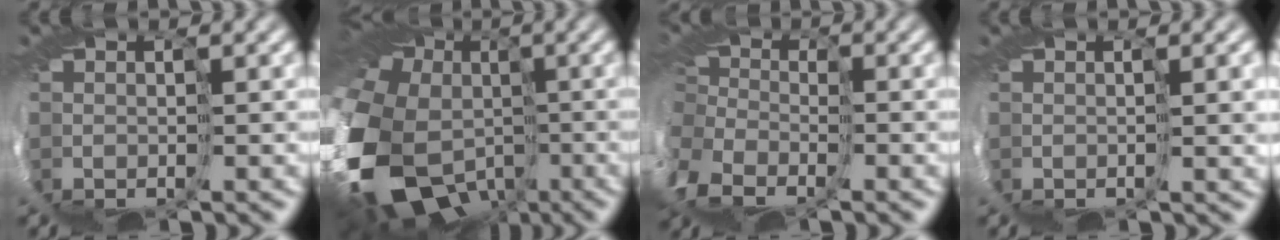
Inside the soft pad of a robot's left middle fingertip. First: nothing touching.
{"total": 18.4, "force": [-5.7, 14.7, 9.5], "torque": [-0.220, -0.032, -0.131]}
{"total": 10.6, "force": [-6.4, 7.2, 4.5], "torque": [-0.132, -0.043, -0.076]}
{"total": 3.8, "force": [0.9, 1.1, 3.5], "torque": [-0.049, 0.004, 0.016]}